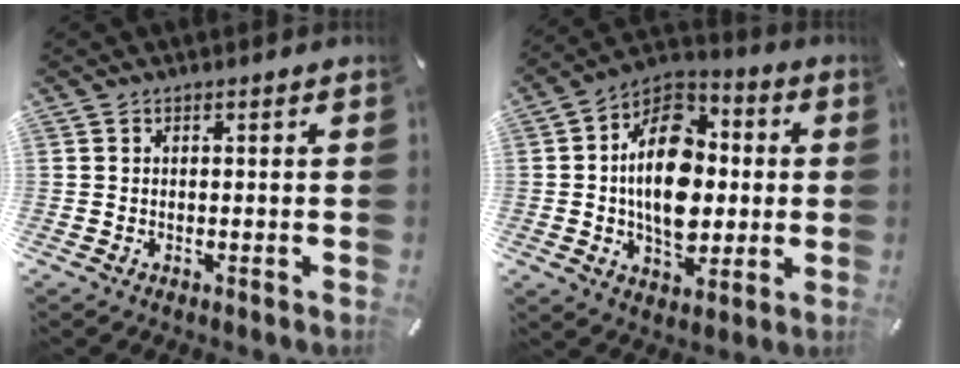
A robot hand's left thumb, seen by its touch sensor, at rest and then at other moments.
{"total": 18.4, "force": [-0.4, 12.7, 13.3], "torque": [-0.245, 0.006, -0.011]}